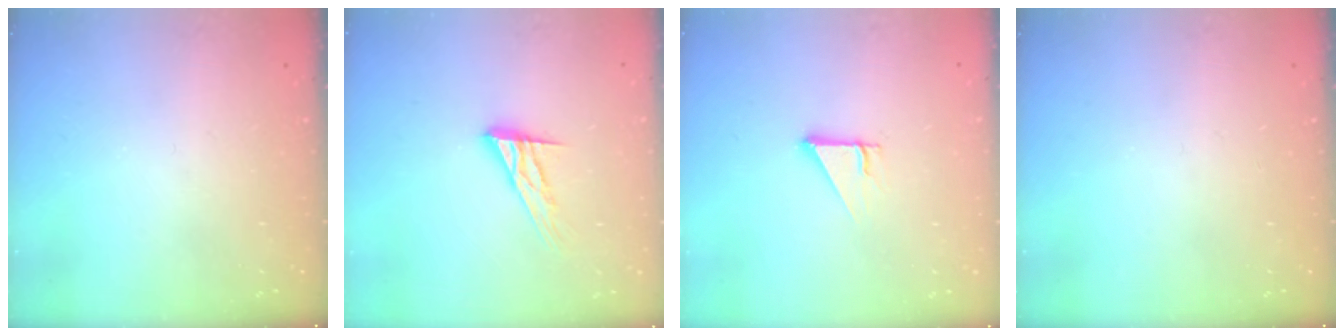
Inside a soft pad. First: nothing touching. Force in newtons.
{"total": 12.0, "press": 12.0, "slide": 1.0}
{"total": 2.5, "press": 2.5, "slide": 0.2}
{"total": 0.0}